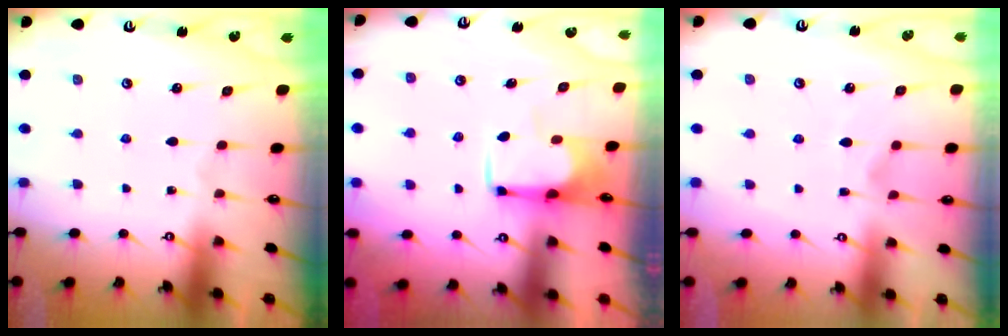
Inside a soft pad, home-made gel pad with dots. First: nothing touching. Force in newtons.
{"total": 1.4, "press": 1.3, "slide": 0.5}
{"total": 1.2, "press": 0.0, "slide": 1.2}